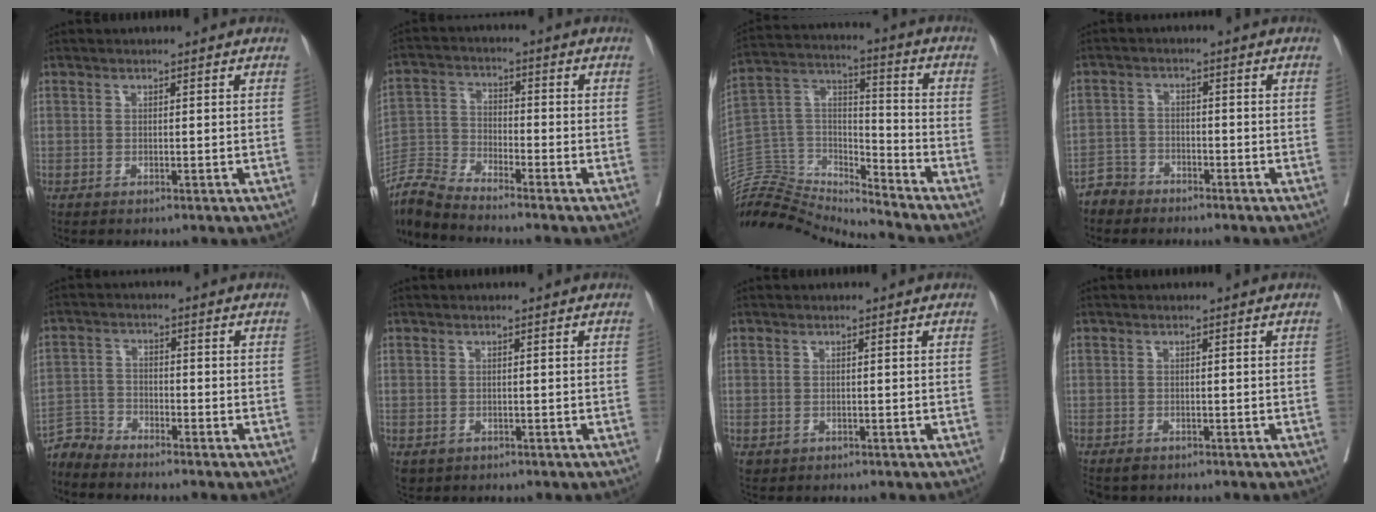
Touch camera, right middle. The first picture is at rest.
{"total": 7.1, "force": [-7.0, -0.7, 1.4], "torque": [-0.030, -0.012, -0.141]}
{"total": 16.7, "force": [-16.7, 0.3, 1.1], "torque": [-0.015, 0.057, -0.304]}
{"total": 3.4, "force": [-3.0, 1.6, -0.5], "torque": [0.008, 0.003, -0.059]}
{"total": 3.5, "force": [-3.4, 0.0, -0.9], "torque": [0.025, -0.009, -0.068]}
{"total": 1.5, "force": [-0.5, 1.3, 0.6], "torque": [-0.011, 0.000, 0.002]}
{"total": 1.0, "force": [-0.2, 0.9, 0.3], "torque": [-0.006, 0.002, 0.003]}
{"total": 1.8, "force": [-1.3, 1.0, 0.6], "torque": [-0.013, -0.003, -0.018]}